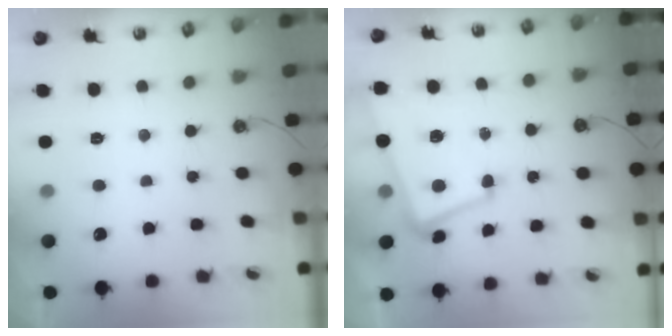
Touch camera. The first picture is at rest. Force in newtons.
{"total": 2.8, "press": 2.1, "slide": 1.9}